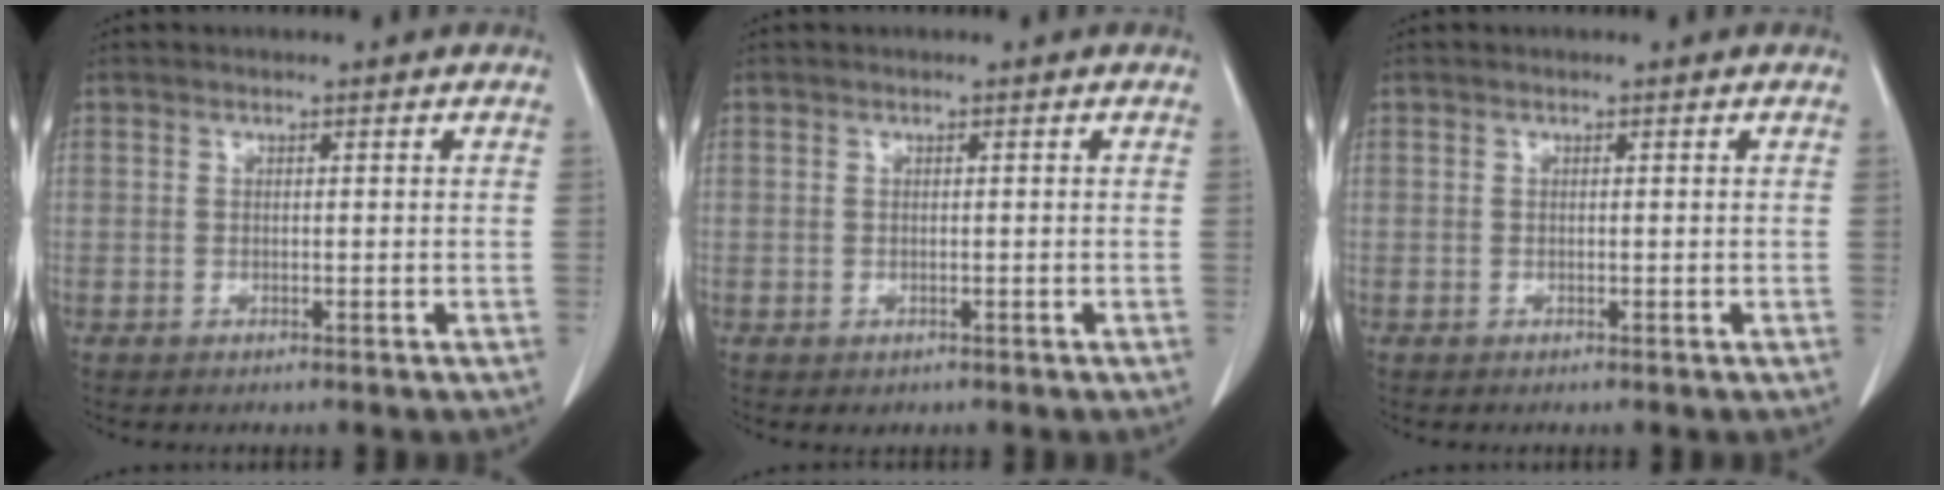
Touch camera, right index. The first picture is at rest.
{"total": 0.9, "force": [-0.3, 0.8, 0.1], "torque": [-0.003, 0.004, 0.000]}
{"total": 0.0}